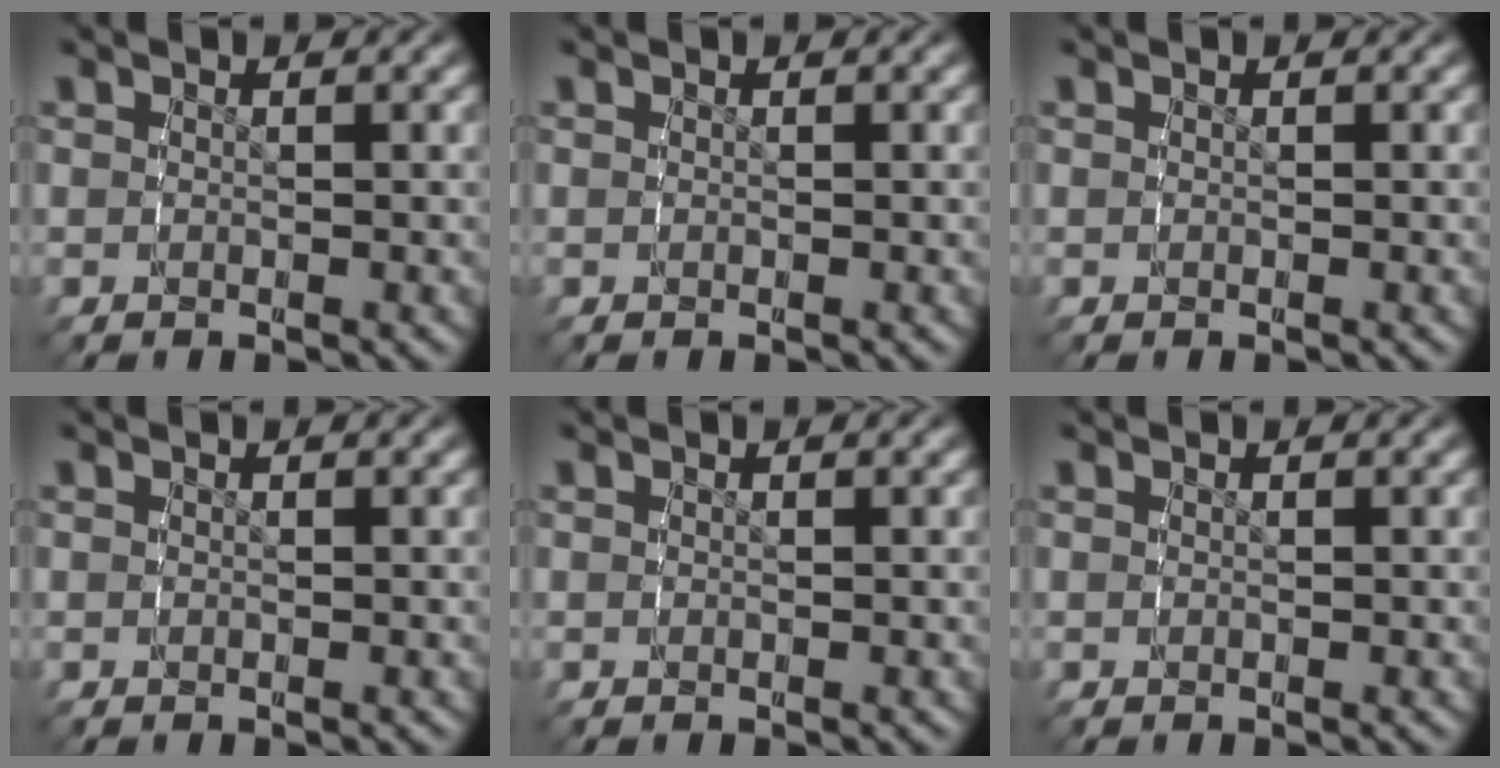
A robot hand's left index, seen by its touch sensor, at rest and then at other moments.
{"total": 0.0}
{"total": 0.0}
{"total": 0.0}
{"total": 0.0}
{"total": 0.0}